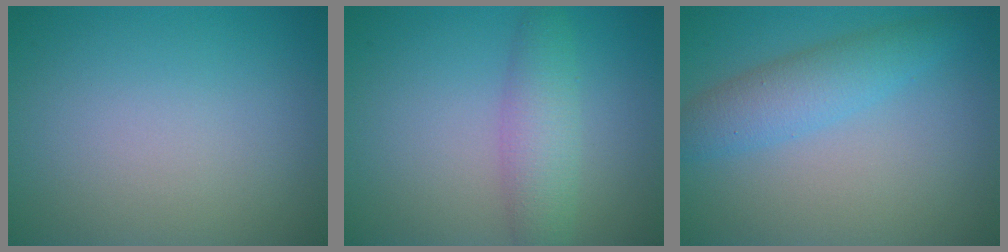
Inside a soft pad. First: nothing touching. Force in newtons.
{"total": 3.5, "press": 3.5, "slide": 0.1}
{"total": 3.6, "press": 3.6, "slide": 0.0}